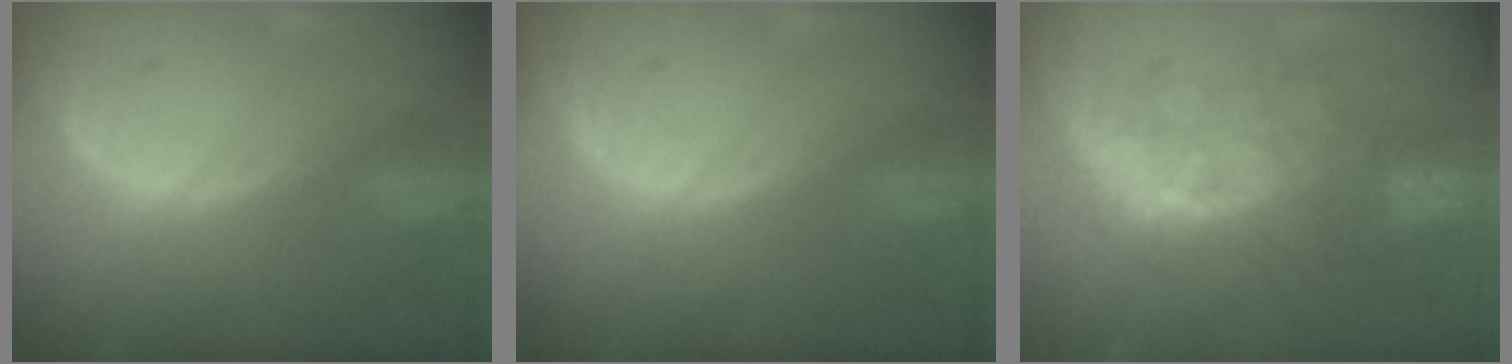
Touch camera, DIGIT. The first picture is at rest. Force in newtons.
{"total": 0.0}
{"total": 9.4, "press": 8.7, "slide": 3.4}